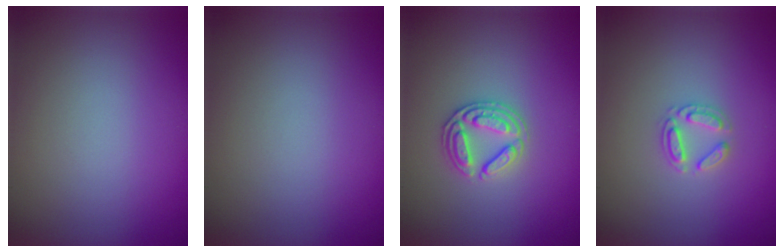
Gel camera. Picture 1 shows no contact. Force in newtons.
{"total": 0.0}
{"total": 2.7, "press": 2.7, "slide": 0.6}
{"total": 1.9, "press": 1.9, "slide": 0.3}